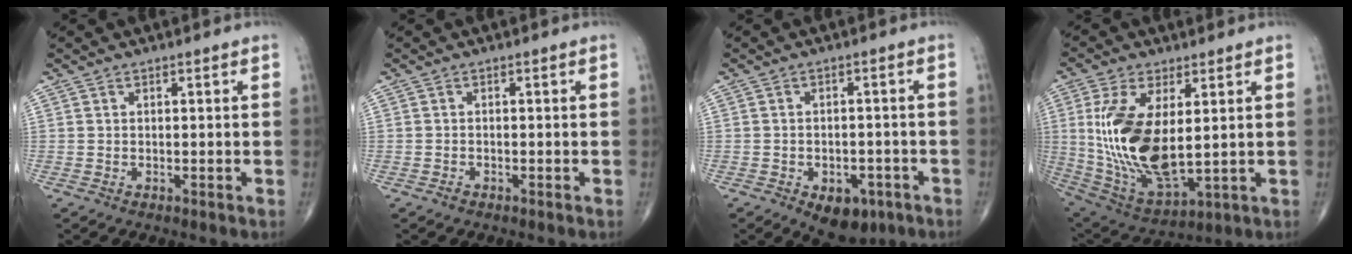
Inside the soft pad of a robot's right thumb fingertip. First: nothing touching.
{"total": 0.7, "force": [-0.5, 0.4, 0.2], "torque": [-0.007, 0.001, -0.012]}
{"total": 8.0, "force": [-4.0, 4.9, 4.8], "torque": [-0.044, 0.017, -0.047]}
{"total": 18.3, "force": [2.0, 8.5, 16.1], "torque": [-0.325, -0.022, 0.055]}